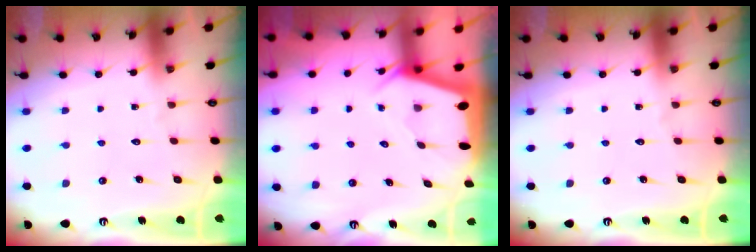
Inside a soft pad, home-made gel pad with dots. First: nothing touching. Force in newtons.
{"total": 2.0, "press": 2.0, "slide": 0.3}
{"total": 0.0}